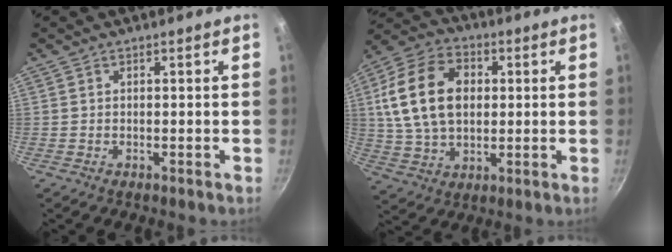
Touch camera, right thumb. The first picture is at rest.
{"total": 17.5, "force": [2.9, 12.1, 12.4], "torque": [-0.214, 0.010, 0.049]}